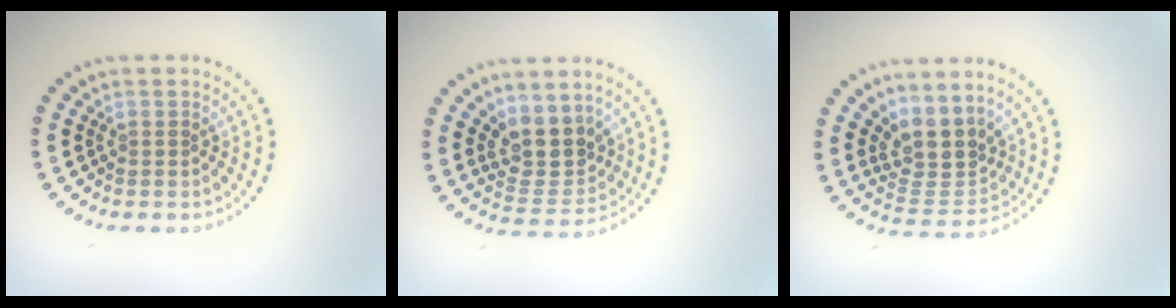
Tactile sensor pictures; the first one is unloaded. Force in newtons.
{"total": 4.0, "press": 3.5, "slide": 1.9}
{"total": 4.2, "press": 3.2, "slide": 2.7}